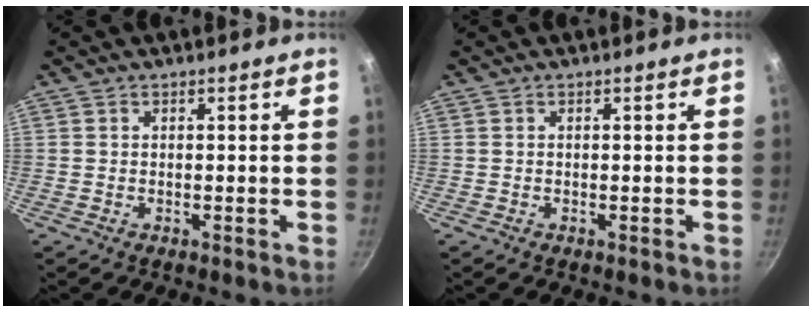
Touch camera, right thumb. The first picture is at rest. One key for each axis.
{"total": 0.0}